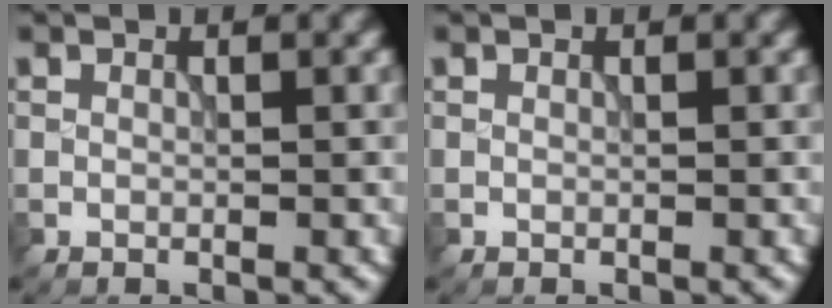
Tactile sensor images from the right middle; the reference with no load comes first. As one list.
[{"total": 0.0}]